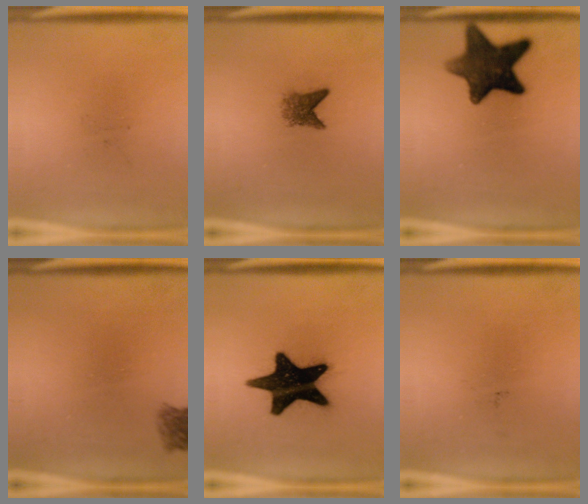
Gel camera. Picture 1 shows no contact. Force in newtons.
{"total": 2.6}
{"total": 12.7}
{"total": 2.6}
{"total": 19.5}
{"total": 0.0}